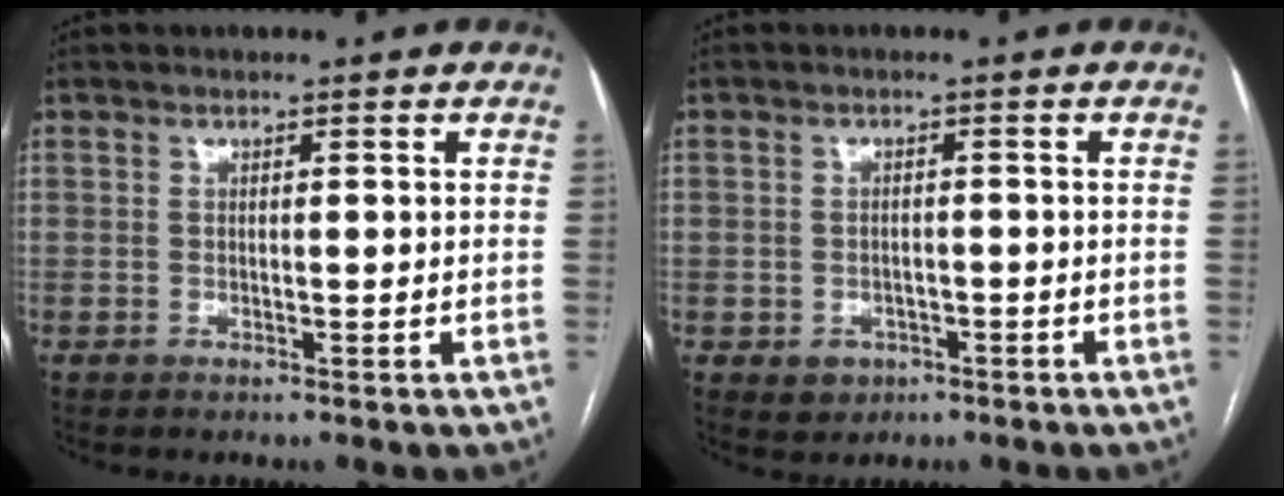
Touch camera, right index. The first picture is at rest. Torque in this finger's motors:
{"motor_torque": [-0.53, -0.12, -1.05, -0.21]}